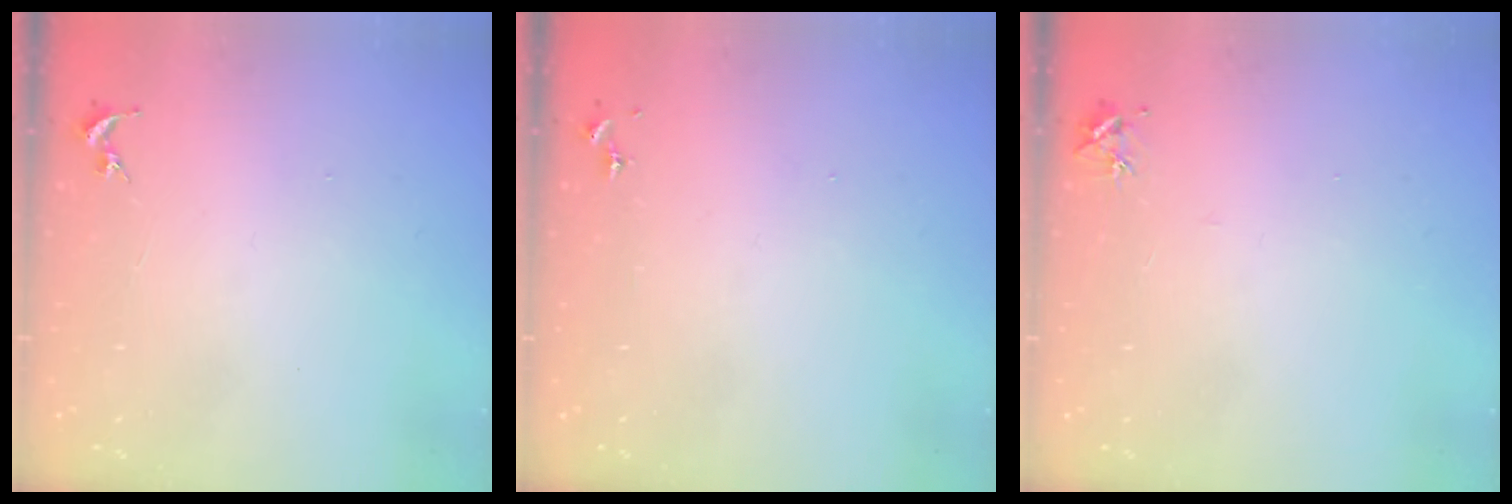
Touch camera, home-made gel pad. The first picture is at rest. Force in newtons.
{"total": 0.0}
{"total": 3.4, "press": 3.3, "slide": 0.5}